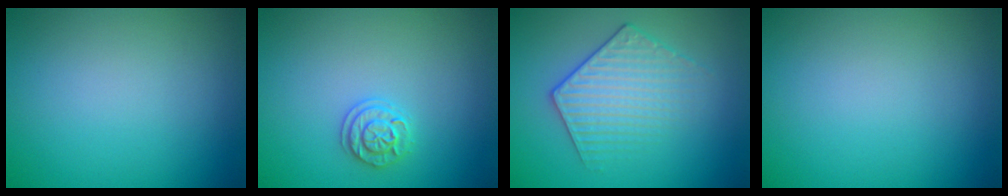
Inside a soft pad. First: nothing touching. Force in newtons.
{"total": 1.8, "press": 1.8, "slide": 0.5}
{"total": 3.5, "press": 3.2, "slide": 1.4}
{"total": 0.0}